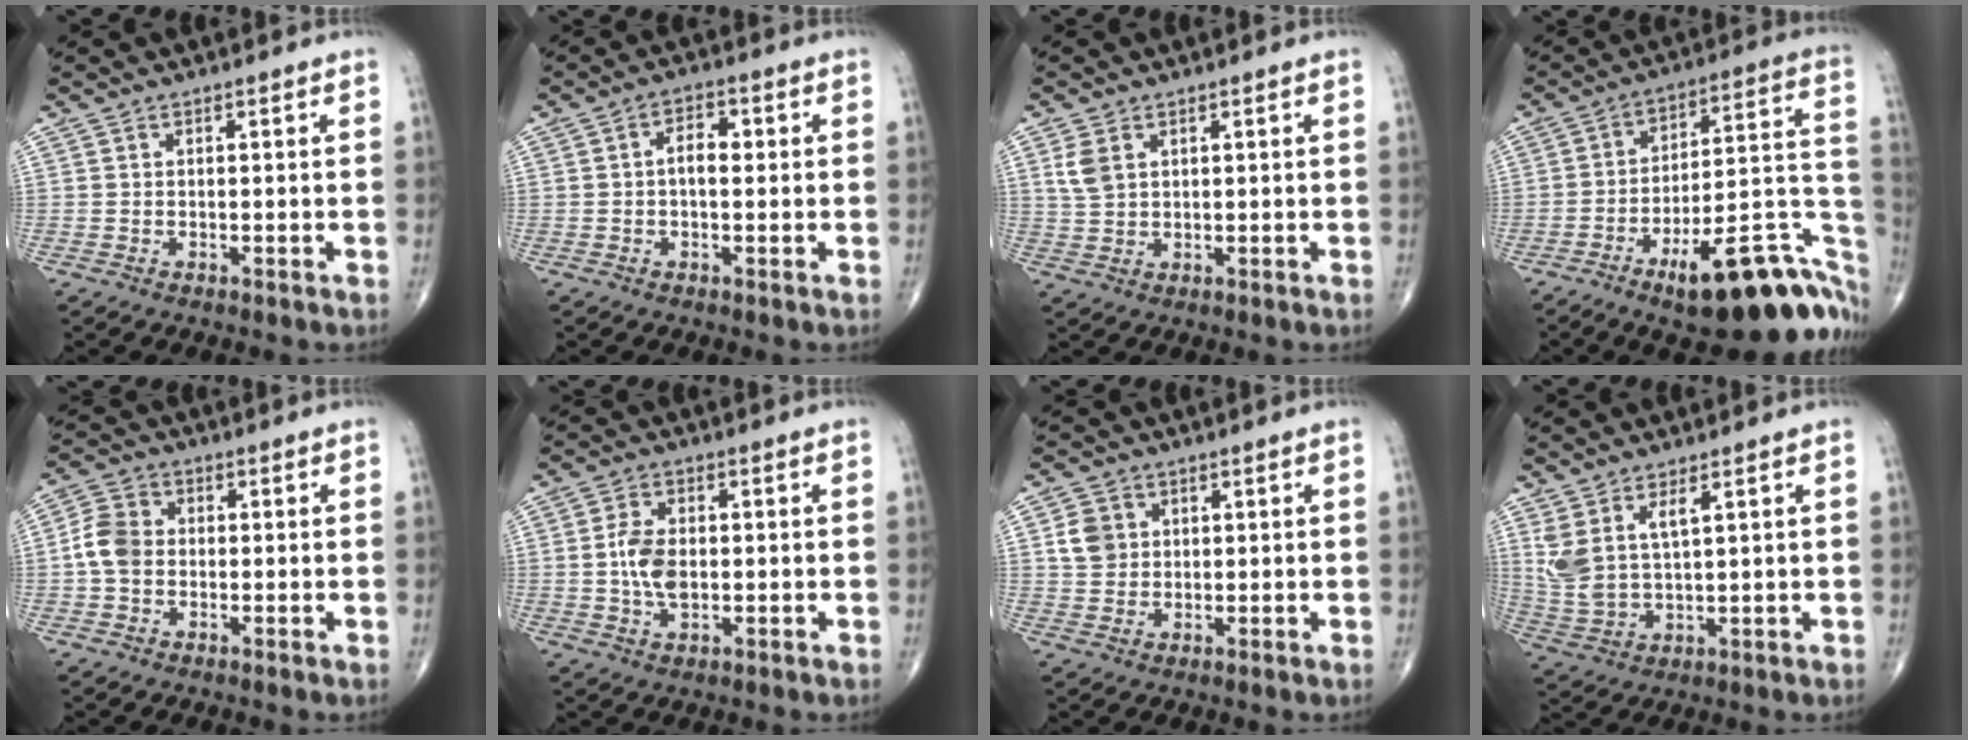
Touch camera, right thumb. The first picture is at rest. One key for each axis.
{"total": 3.9, "fx": 0.2, "fy": 2.2, "fz": 3.2, "tx": -0.046, "ty": 0.014, "tz": -0.003}
{"total": 3.8, "fx": 1.6, "fy": 2.5, "fz": 2.5, "tx": -0.051, "ty": 0.000, "tz": 0.040}
{"total": 25.3, "fx": -11.8, "fy": 8.4, "fz": 20.7, "tx": -0.198, "ty": 0.081, "tz": -0.161}
{"total": 4.6, "fx": -0.4, "fy": 3.7, "fz": 2.7, "tx": -0.050, "ty": 0.011, "tz": -0.016}
{"total": 6.3, "fx": -0.2, "fy": 3.7, "fz": 5.1, "tx": -0.099, "ty": 0.002, "tz": -0.004}
{"total": 4.8, "fx": 1.2, "fy": 4.1, "fz": 2.1, "tx": -0.020, "ty": -0.001, "tz": 0.022}
{"total": 7.3, "fx": 3.2, "fy": 3.0, "fz": 5.9, "tx": -0.129, "ty": -0.017, "tz": 0.078}